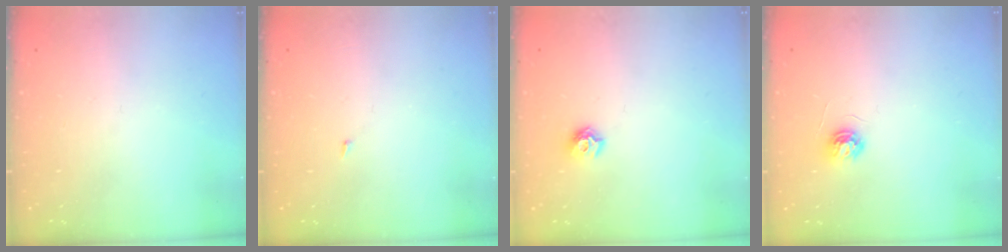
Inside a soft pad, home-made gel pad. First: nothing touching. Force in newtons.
{"total": 1.4, "press": 1.3, "slide": 0.1}
{"total": 7.2, "press": 7.1, "slide": 0.7}
{"total": 4.4, "press": 4.4, "slide": 0.5}